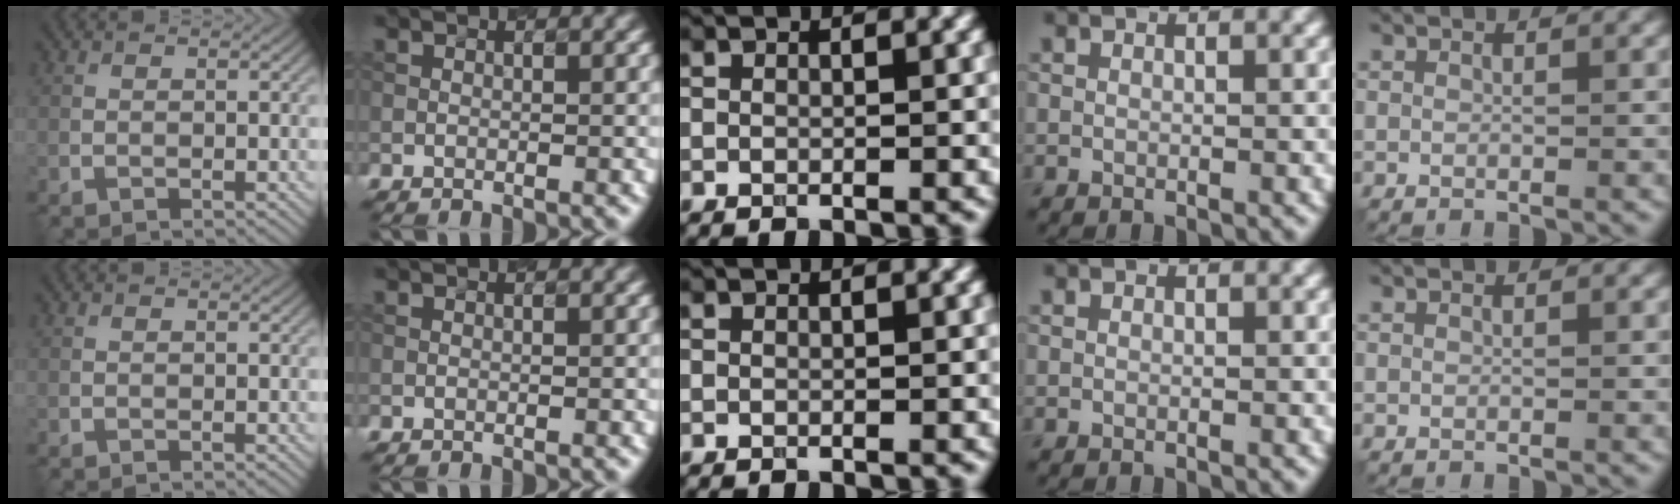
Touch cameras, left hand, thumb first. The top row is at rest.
{}